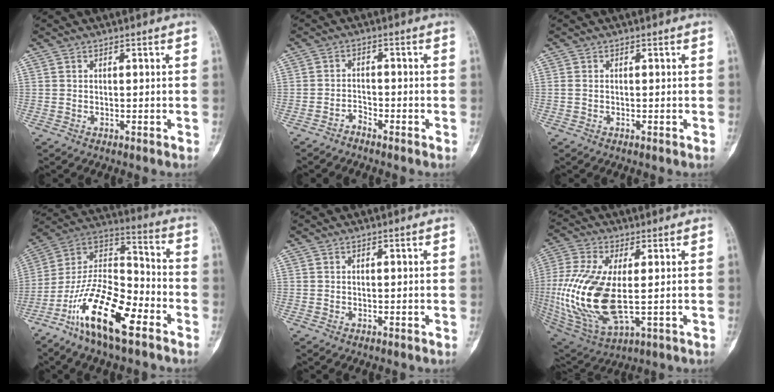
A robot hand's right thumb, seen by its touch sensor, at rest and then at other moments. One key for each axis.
{"total": 1.8, "fx": -1.7, "fy": 0.6, "fz": 0.1, "tx": 0.001, "ty": 0.011, "tz": -0.034}
{"total": 0.7, "fx": 0.0, "fy": 0.5, "fz": 0.6, "tx": -0.015, "ty": -0.001, "tz": 0.001}
{"total": 19.0, "fx": -10.5, "fy": 6.7, "fz": 14.4, "tx": -0.265, "ty": 0.070, "tz": -0.199}
{"total": 0.0}
{"total": 19.1, "fx": -0.7, "fy": 8.5, "fz": 17.1, "tx": -0.384, "ty": -0.013, "tz": 0.003}